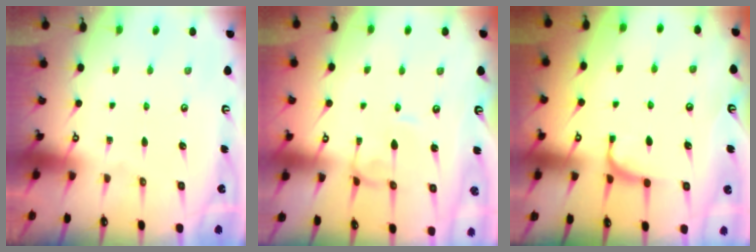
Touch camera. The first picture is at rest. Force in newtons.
{"total": 1.5, "press": 1.5, "slide": 0.3}
{"total": 1.0, "press": 0.9, "slide": 0.5}